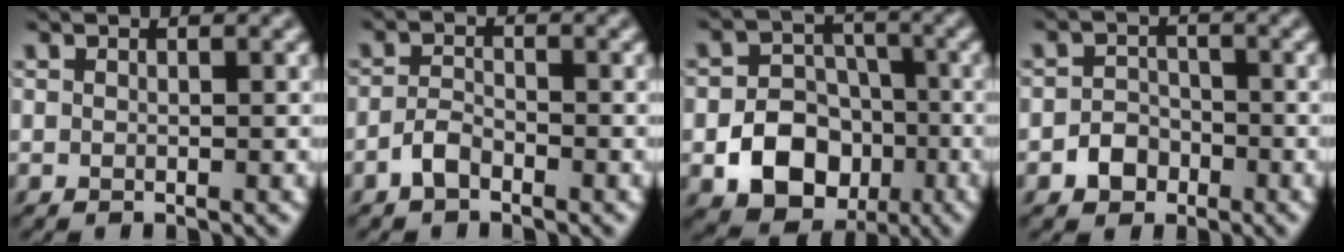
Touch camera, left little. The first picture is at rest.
{"total": 2.0, "force": [-1.5, 0.7, 1.0], "torque": [-0.020, 0.005, -0.034]}
{"total": 8.4, "force": [-3.0, 6.8, 3.9], "torque": [-0.042, -0.008, -0.071]}
{"total": 2.4, "force": [-1.4, 1.8, 0.7], "torque": [-0.005, 0.004, -0.030]}